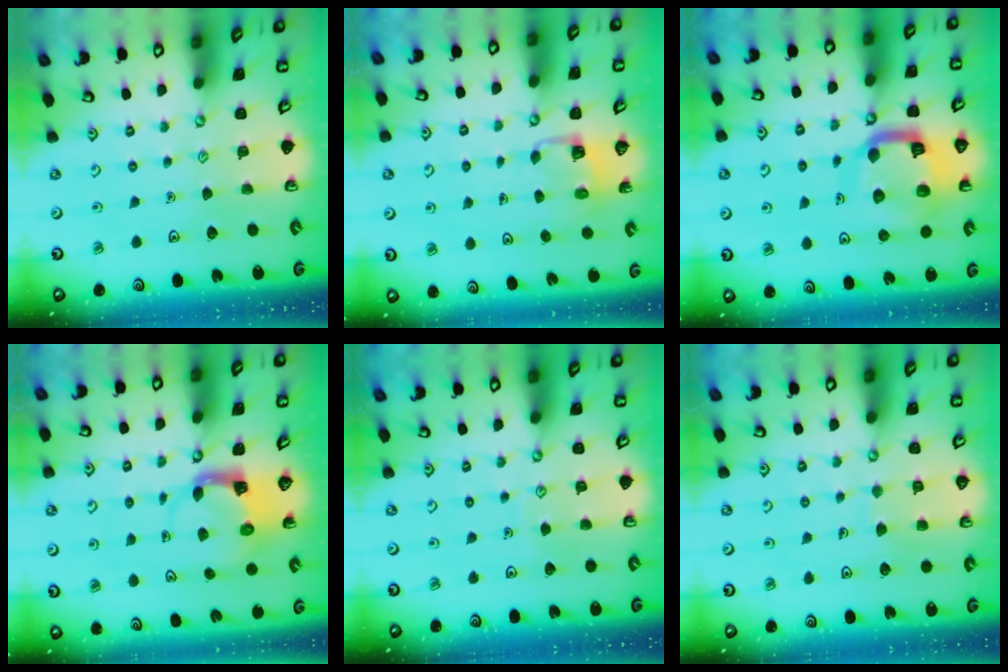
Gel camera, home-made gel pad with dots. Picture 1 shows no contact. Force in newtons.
{"total": 3.3, "press": 3.3, "slide": 0.2}
{"total": 13.2, "press": 13.1, "slide": 1.5}
{"total": 3.9, "press": 3.9, "slide": 0.6}
{"total": 3.5, "press": 3.5, "slide": 0.3}
{"total": 4.9, "press": 4.9, "slide": 0.4}